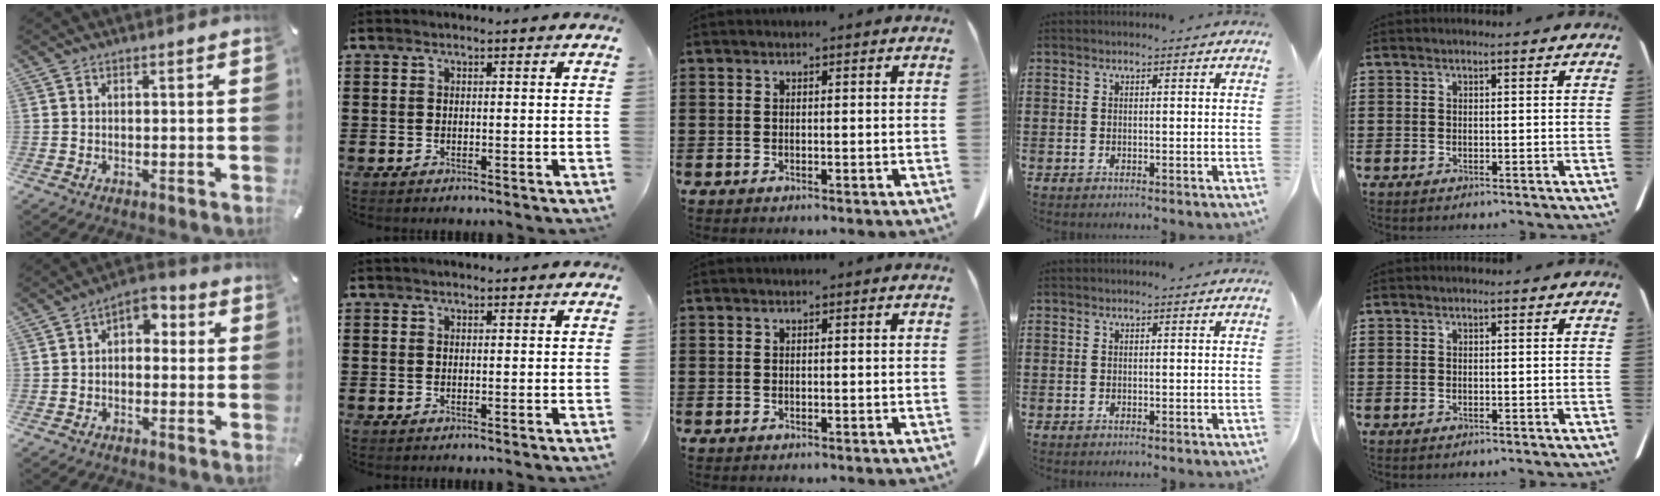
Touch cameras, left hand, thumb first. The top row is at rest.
{"thumb": {"total": 3.7, "force": [-0.2, 2.9, 2.3], "torque": [-0.038, 0.005, -0.010]}, "index": {"total": 0.5, "force": [0.4, 0.2, 0.2], "torque": [-0.005, 0.002, 0.009]}}